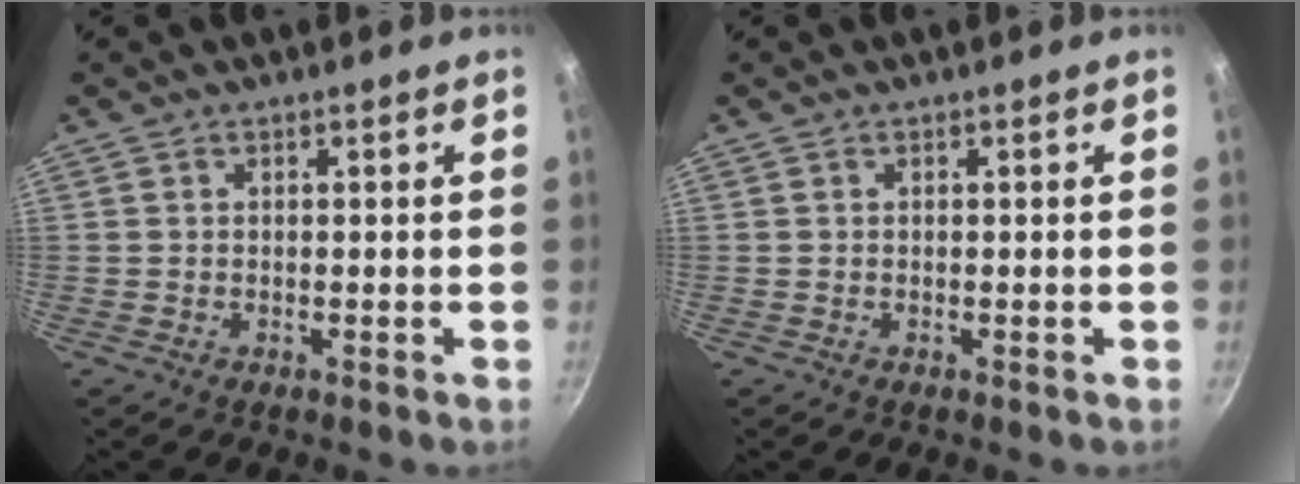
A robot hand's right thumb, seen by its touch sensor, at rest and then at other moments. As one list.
[{"total": 0.0}]